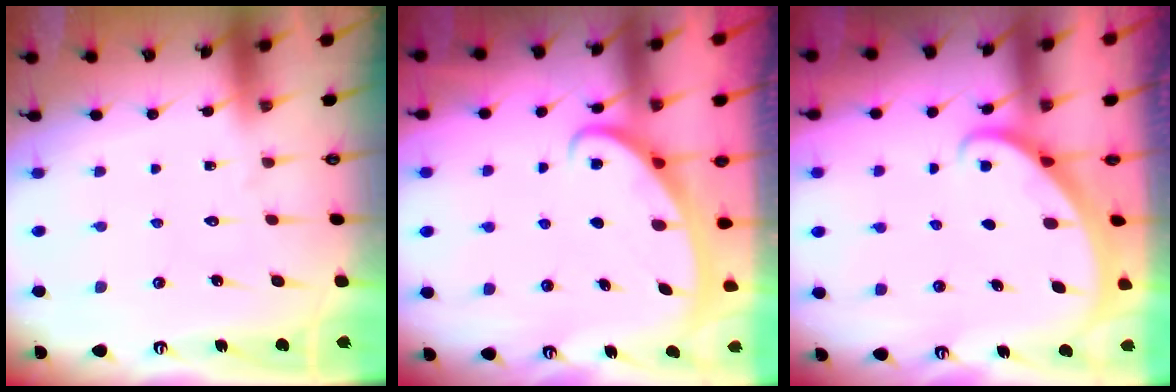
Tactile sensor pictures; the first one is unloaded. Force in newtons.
{"total": 2.7, "press": 2.7, "slide": 0.4}
{"total": 1.8, "press": 1.8, "slide": 0.1}